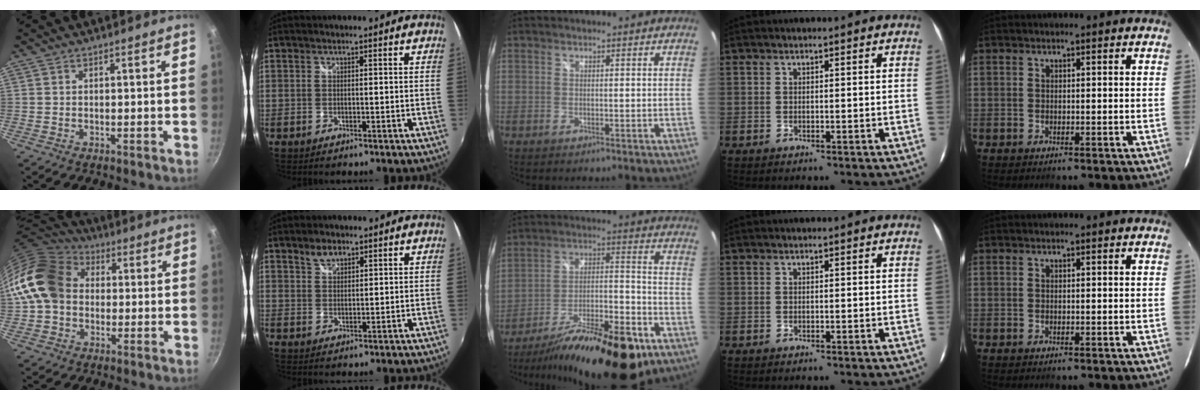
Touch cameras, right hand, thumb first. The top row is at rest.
{"thumb": {"total": 17.2, "force": [1.4, 13.8, 10.2], "torque": [-0.178, 0.039, 0.012]}, "index": {"total": 3.1, "force": [1.9, 2.2, 1.0], "torque": [-0.010, 0.008, 0.033]}, "middle": {"total": 23.7, "force": [-15.6, 8.6, 15.6], "torque": [-0.243, -0.010, -0.226]}}